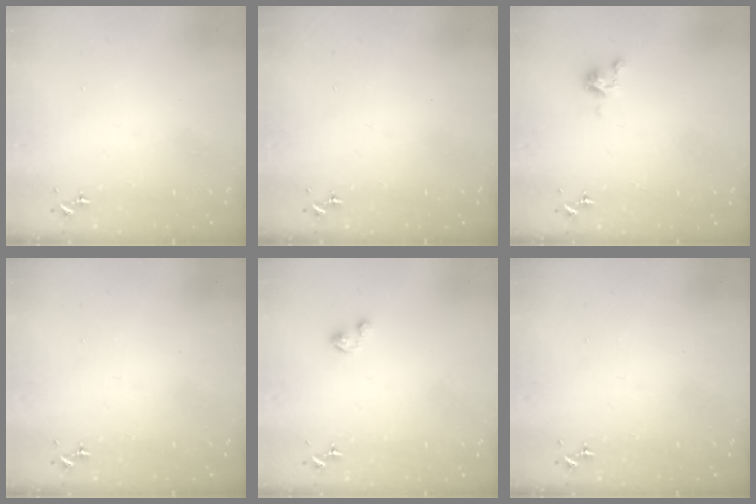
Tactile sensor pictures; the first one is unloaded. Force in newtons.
{"total": 0.0}
{"total": 4.3, "press": 4.3, "slide": 0.3}
{"total": 0.0}
{"total": 2.5, "press": 2.5, "slide": 0.3}
{"total": 0.0}